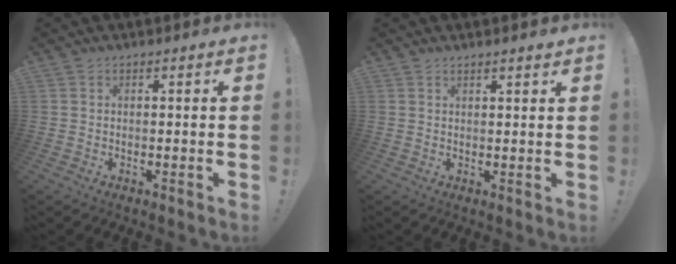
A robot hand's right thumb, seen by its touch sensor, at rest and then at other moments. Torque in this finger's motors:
{"motor_torque": [0.12, -0.38, -0.09, 0.03, 0.13]}